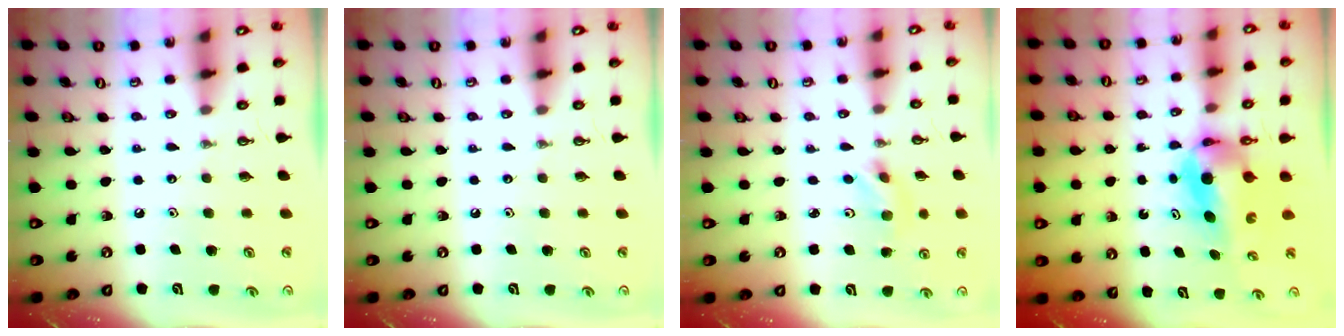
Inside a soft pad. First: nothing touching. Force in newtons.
{"total": 0.0}
{"total": 3.8, "press": 3.0, "slide": 2.3}
{"total": 5.9, "press": 5.5, "slide": 2.0}